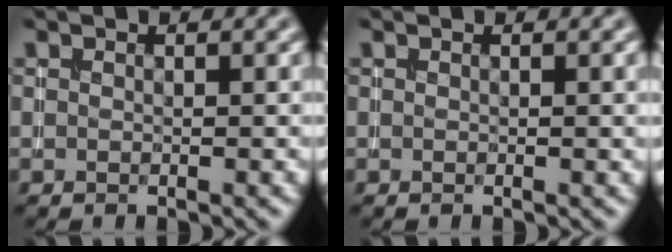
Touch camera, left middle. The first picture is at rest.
{"total": 0.9, "force": [0.1, 0.3, 0.9], "torque": [-0.009, 0.000, 0.000]}